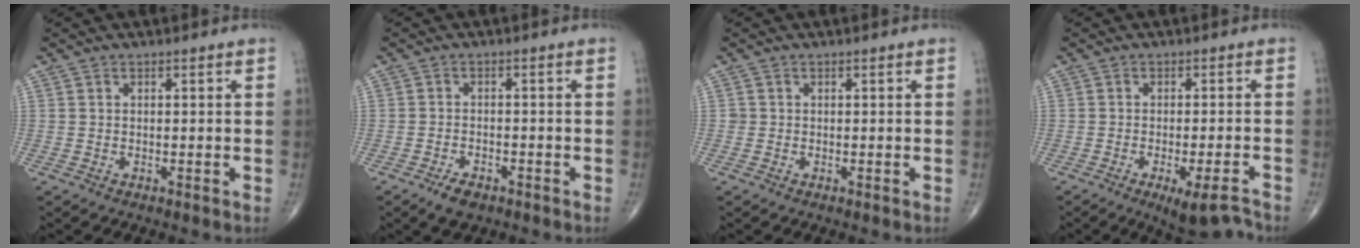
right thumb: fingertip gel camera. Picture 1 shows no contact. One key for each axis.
{"total": 3.8, "fx": -2.5, "fy": 2.0, "fz": 2.1, "tx": -0.033, "ty": 0.007, "tz": -0.039}
{"total": 0.7, "fx": -0.1, "fy": 0.7, "fz": 0.0, "tx": 0.003, "ty": 0.004, "tz": -0.002}
{"total": 6.7, "fx": -5.1, "fy": 1.2, "fz": 4.3, "tx": -0.052, "ty": 0.026, "tz": -0.075}